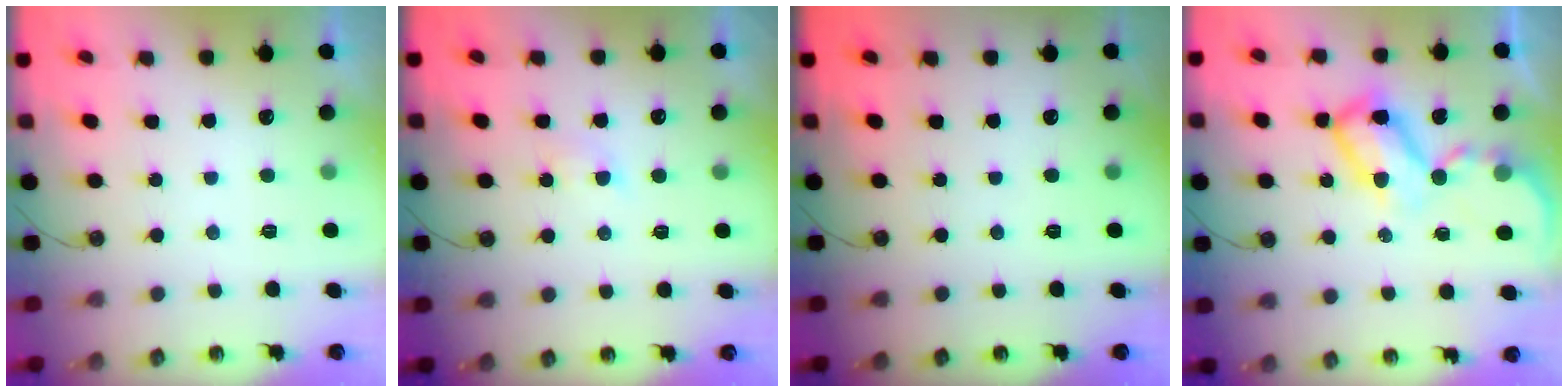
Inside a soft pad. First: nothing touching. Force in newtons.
{"total": 2.9, "press": 2.9, "slide": 0.5}
{"total": 0.0}
{"total": 12.4, "press": 12.4, "slide": 1.1}